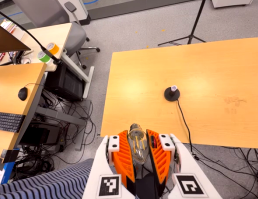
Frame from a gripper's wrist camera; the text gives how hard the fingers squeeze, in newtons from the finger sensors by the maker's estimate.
{"total": 21.1, "left": 23.4, "right": 18.9}